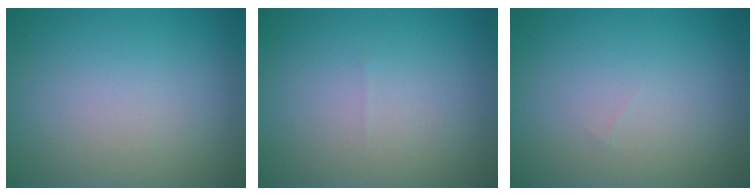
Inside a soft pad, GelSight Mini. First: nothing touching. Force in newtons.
{"total": 0.0}
{"total": 0.0}